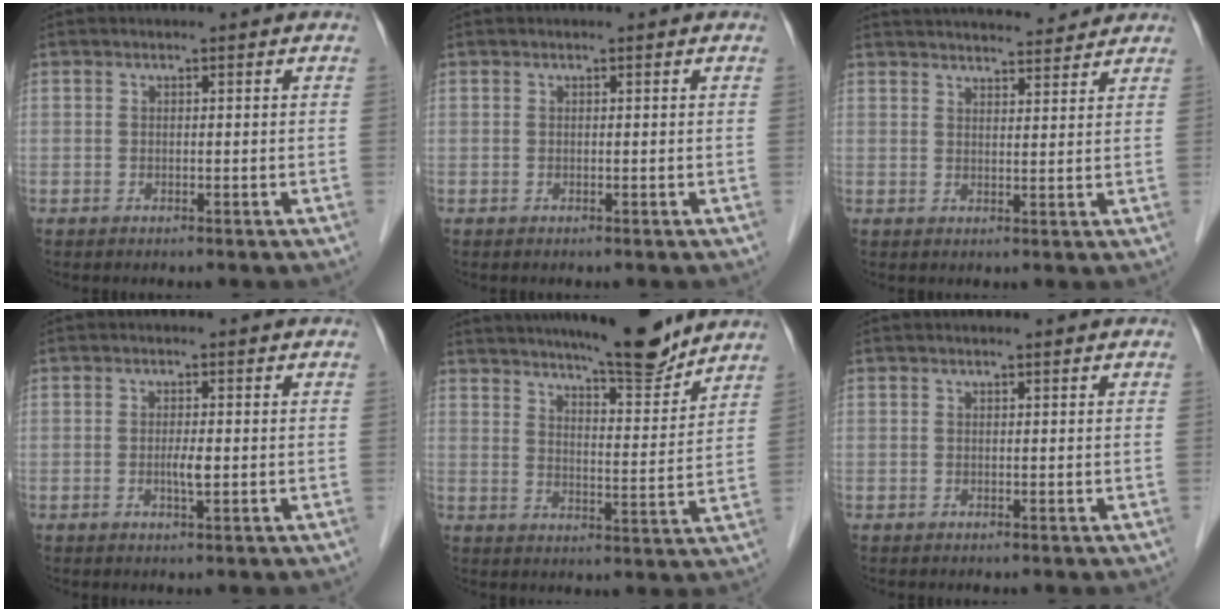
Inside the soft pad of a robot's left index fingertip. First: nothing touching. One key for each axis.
{"total": 0.0}
{"total": 13.3, "fx": 12.7, "fy": 2.2, "fz": 3.5, "tx": -0.048, "ty": 0.024, "tz": 0.175}
{"total": 1.7, "fx": -0.1, "fy": 0.2, "fz": 1.7, "tx": -0.034, "ty": -0.002, "tz": -0.001}
{"total": 13.2, "fx": 11.7, "fy": 0.9, "fz": 6.0, "tx": -0.088, "ty": -0.011, "tz": 0.168}
{"total": 0.8, "fx": 0.8, "fy": 0.0, "fz": 0.2, "tx": -0.007, "ty": 0.004, "tz": 0.013}